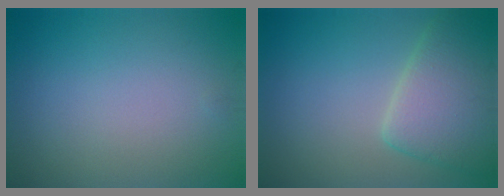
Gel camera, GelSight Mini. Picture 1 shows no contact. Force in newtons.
{"total": 5.9, "press": 5.9, "slide": 0.2}